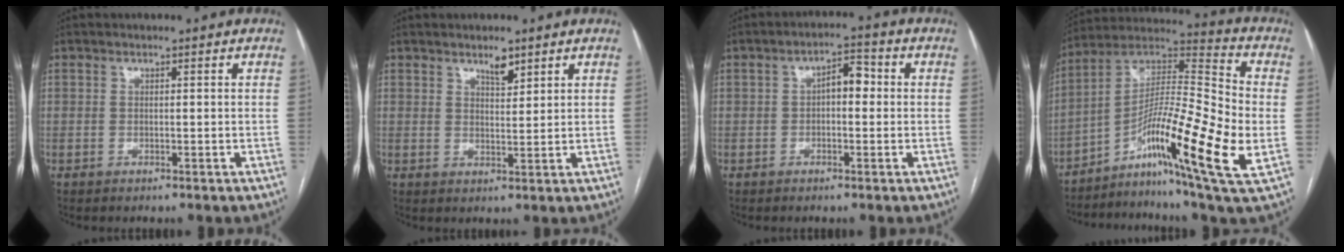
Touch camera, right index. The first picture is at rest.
{"total": 2.8, "force": [2.1, 0.7, 1.6], "torque": [-0.031, -0.004, 0.039]}
{"total": 4.1, "force": [0.1, 1.8, 3.6], "torque": [-0.055, 0.021, -0.001]}
{"total": 22.3, "force": [-6.0, 1.8, 21.4], "torque": [-0.364, -0.004, -0.105]}